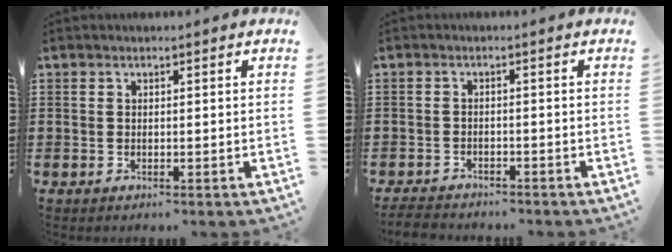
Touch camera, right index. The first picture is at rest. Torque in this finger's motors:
{"motor_torque": [-1.48, 0.66, -1.05, -0.16]}